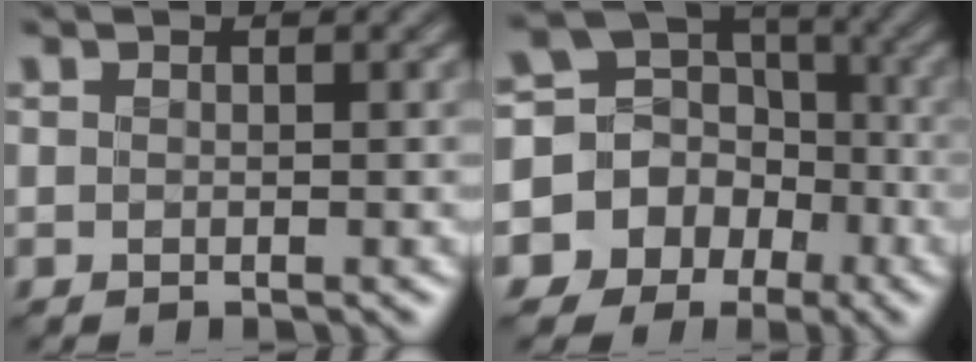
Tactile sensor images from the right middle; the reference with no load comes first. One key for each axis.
{"total": 12.1, "fx": -5.0, "fy": 10.7, "fz": 2.6, "tx": -0.071, "ty": -0.019, "tz": -0.089}